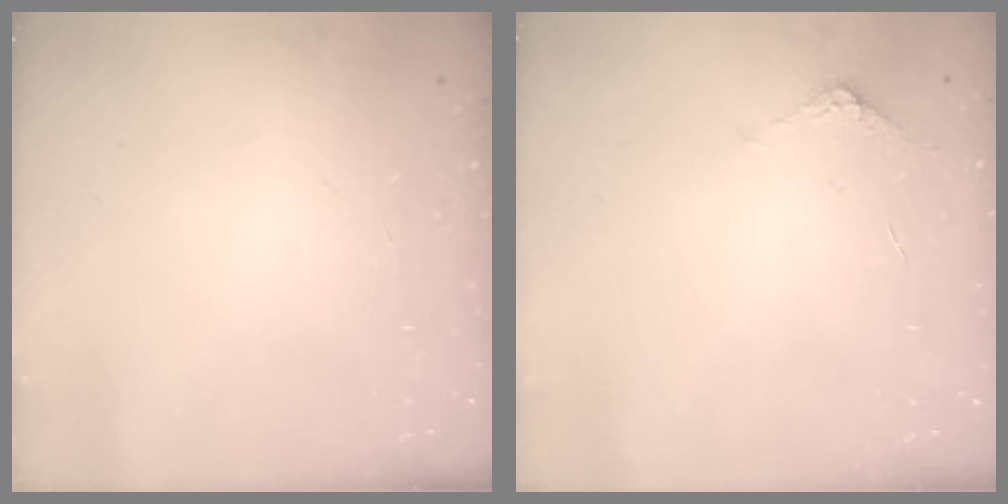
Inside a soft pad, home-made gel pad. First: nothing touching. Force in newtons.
{"total": 5.4, "press": 5.4, "slide": 0.6}